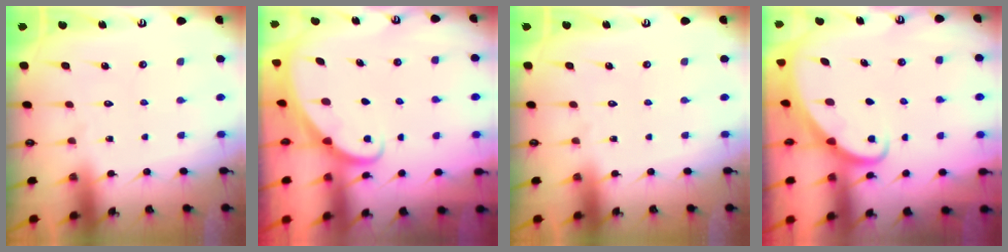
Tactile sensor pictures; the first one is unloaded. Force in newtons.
{"total": 1.6, "press": 1.6, "slide": 0.0}
{"total": 0.0}
{"total": 2.3, "press": 2.3, "slide": 0.3}